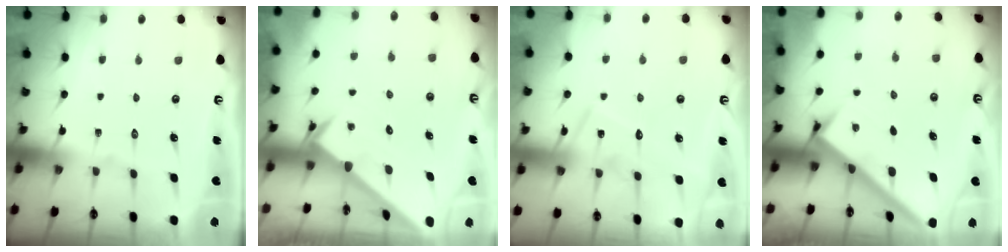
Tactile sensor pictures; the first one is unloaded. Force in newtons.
{"total": 2.3, "press": 2.3, "slide": 0.2}
{"total": 12.6, "press": 12.6, "slide": 0.7}
{"total": 2.6, "press": 2.6, "slide": 0.3}